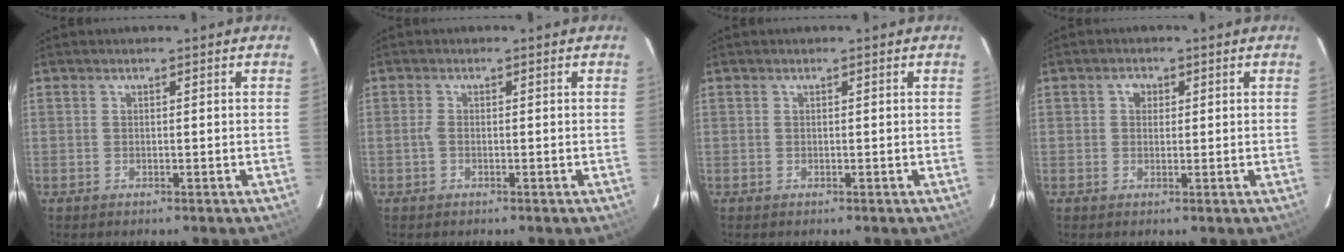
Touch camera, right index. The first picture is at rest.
{"total": 1.2, "force": [-0.3, 0.6, 1.0], "torque": [-0.022, 0.002, -0.007]}
{"total": 0.0}
{"total": 1.9, "force": [0.4, 1.7, 0.6], "torque": [-0.009, 0.009, 0.005]}